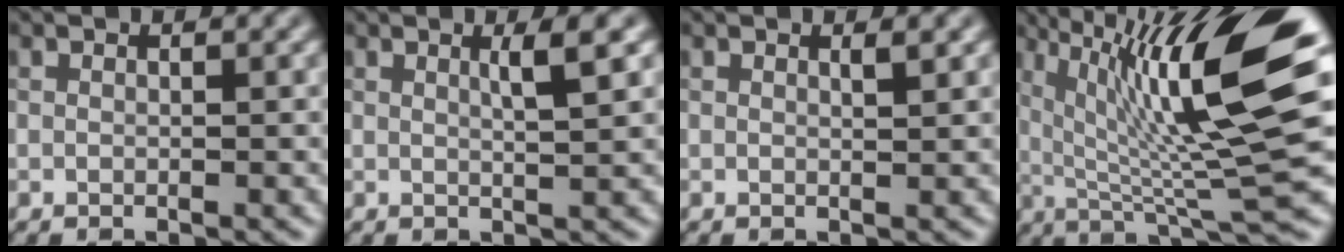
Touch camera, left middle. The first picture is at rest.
{"total": 2.4, "force": [0.9, 0.4, 2.1], "torque": [-0.027, 0.006, 0.010]}
{"total": 0.8, "force": [0.5, 0.2, 0.6], "torque": [-0.005, 0.002, 0.007]}
{"total": 13.8, "force": [4.4, 2.4, 12.9], "torque": [-0.203, 0.017, 0.080]}